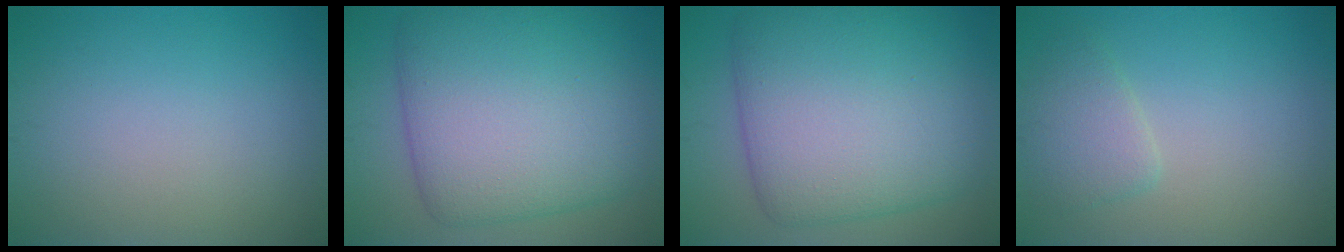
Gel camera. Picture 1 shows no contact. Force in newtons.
{"total": 12.5, "press": 12.5, "slide": 0.3}
{"total": 12.5, "press": 12.5, "slide": 0.3}
{"total": 2.5, "press": 2.5, "slide": 0.2}